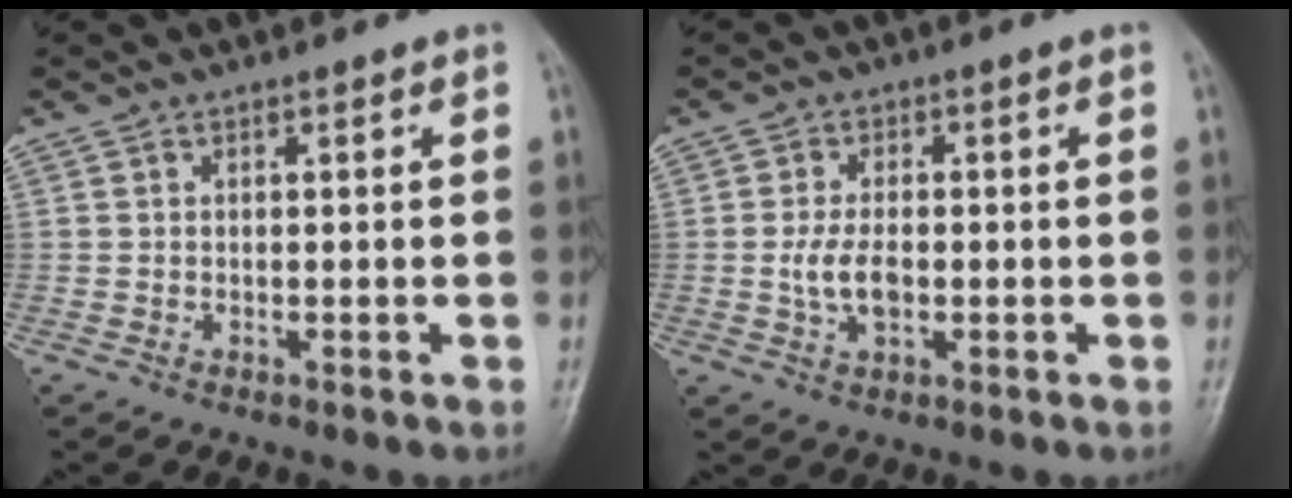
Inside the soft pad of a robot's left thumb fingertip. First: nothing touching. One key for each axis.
{"total": 5.2, "fx": -0.7, "fy": 3.1, "fz": 4.1, "tx": -0.077, "ty": 0.004, "tz": -0.015}